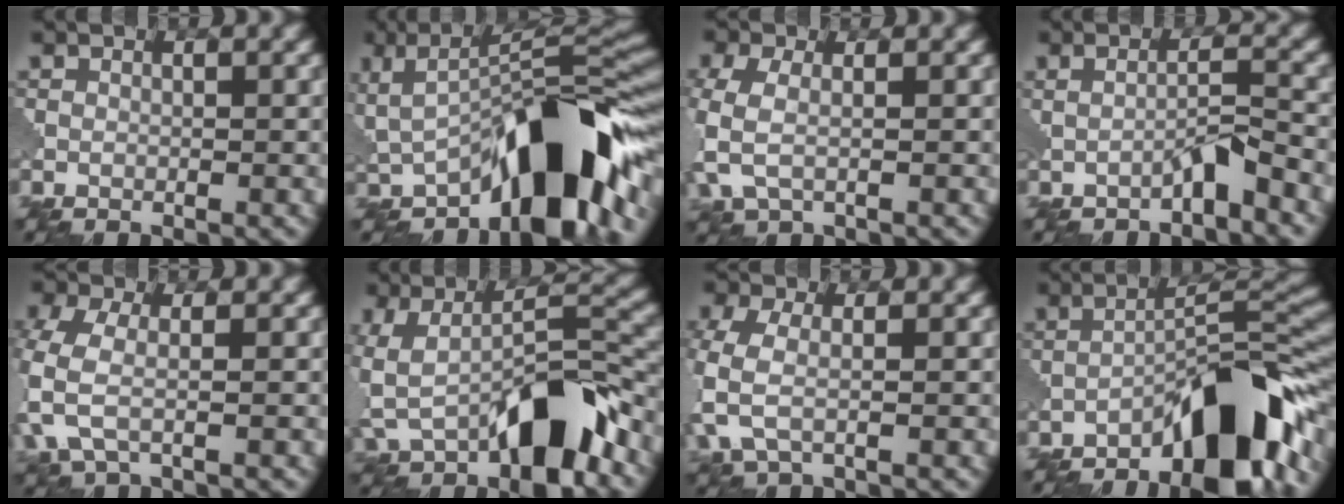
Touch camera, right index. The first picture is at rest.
{"total": 11.2, "force": [-4.2, 4.1, 9.6], "torque": [-0.113, 0.016, -0.080]}
{"total": 4.5, "force": [-0.9, 2.7, 3.6], "torque": [-0.101, -0.002, -0.023]}
{"total": 2.0, "force": [-1.2, 0.1, 1.7], "torque": [-0.029, 0.008, -0.028]}
{"total": 5.3, "force": [-1.6, 2.7, 4.3], "torque": [-0.118, -0.002, -0.041]}
{"total": 10.5, "force": [-3.7, 4.7, 8.6], "torque": [-0.152, 0.005, -0.065]}
{"total": 4.8, "force": [-1.3, 2.6, 3.9], "torque": [-0.109, -0.002, -0.034]}
{"total": 10.1, "force": [-6.4, 2.6, 7.5], "torque": [-0.097, 0.024, -0.108]}